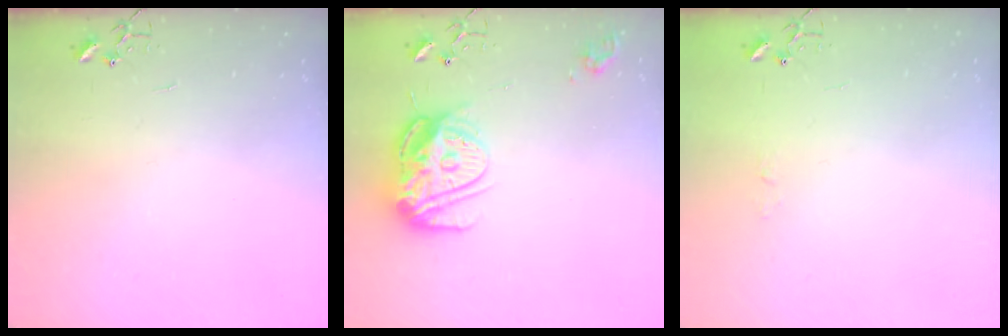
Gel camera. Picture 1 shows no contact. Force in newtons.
{"total": 19.1, "press": 19.1, "slide": 1.5}
{"total": 3.6, "press": 3.6, "slide": 0.4}